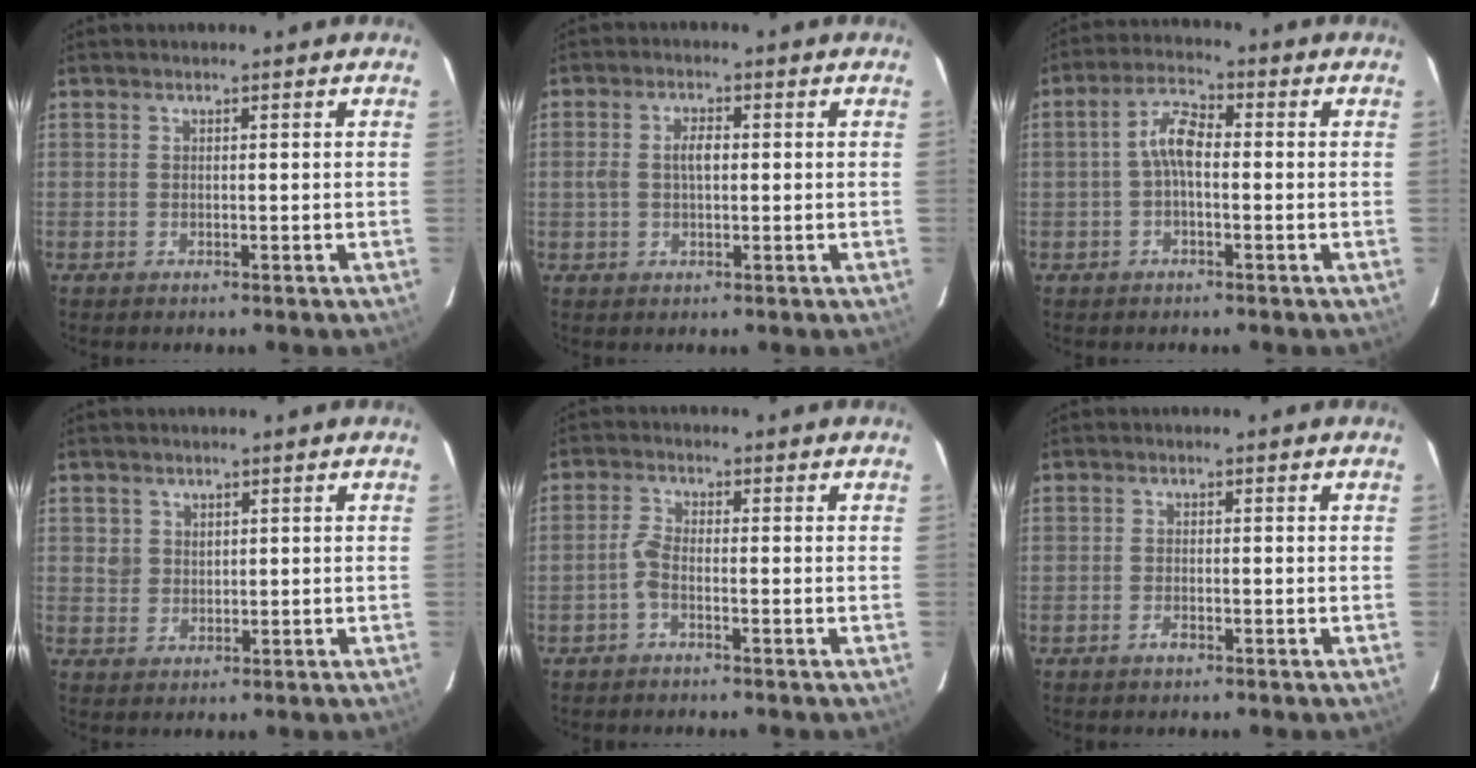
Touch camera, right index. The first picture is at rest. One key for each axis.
{"total": 4.0, "fx": 0.2, "fy": 2.2, "fz": 3.3, "tx": -0.064, "ty": 0.007, "tz": 0.004}
{"total": 5.0, "fx": -0.6, "fy": 2.1, "fz": 4.5, "tx": -0.093, "ty": 0.019, "tz": -0.014}
{"total": 2.7, "fx": 1.1, "fy": 2.4, "fz": 0.4, "tx": 0.001, "ty": 0.010, "tz": 0.022}
{"total": 2.2, "fx": -1.3, "fy": 0.5, "fz": 1.7, "tx": -0.048, "ty": 0.006, "tz": -0.032}
{"total": 1.3, "fx": -0.9, "fy": 0.5, "fz": 0.8, "tx": -0.018, "ty": -0.001, "tz": -0.016}